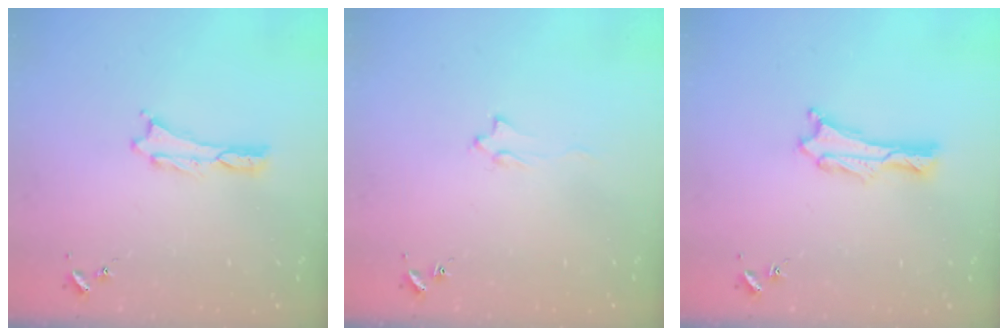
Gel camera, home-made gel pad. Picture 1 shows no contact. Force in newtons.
{"total": 1.6, "press": 1.5, "slide": 0.2}
{"total": 0.8, "press": 0.7, "slide": 0.2}